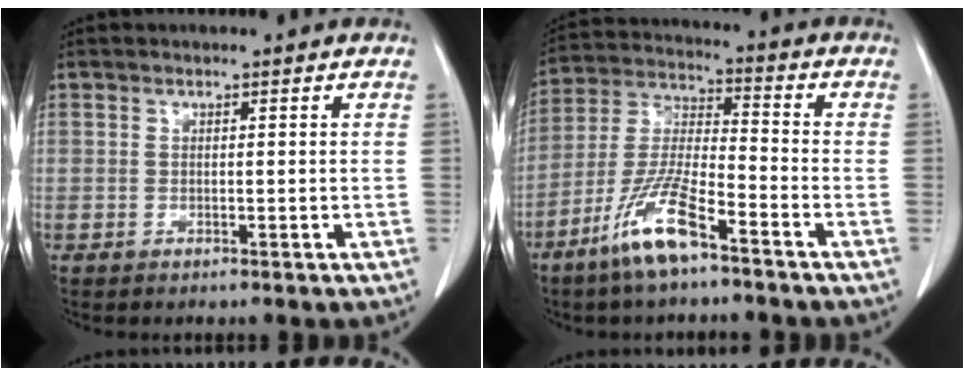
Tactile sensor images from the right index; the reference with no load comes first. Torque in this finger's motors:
{"motor_torque": [1.19, -0.94, 0.33, 0.10]}